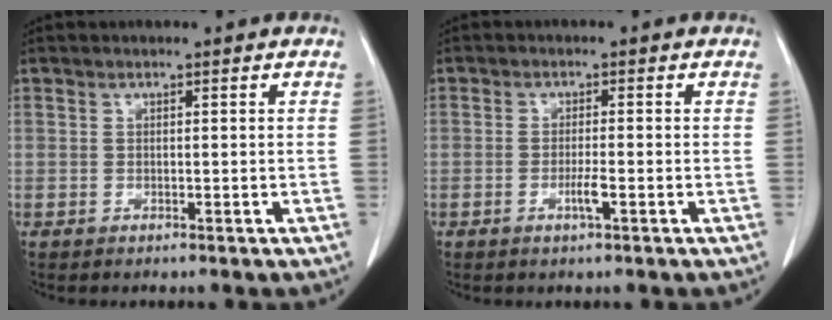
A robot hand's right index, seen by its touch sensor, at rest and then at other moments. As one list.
[{"total": 2.3, "force": [-0.9, 0.0, 2.2], "torque": [-0.040, -0.002, -0.017]}]